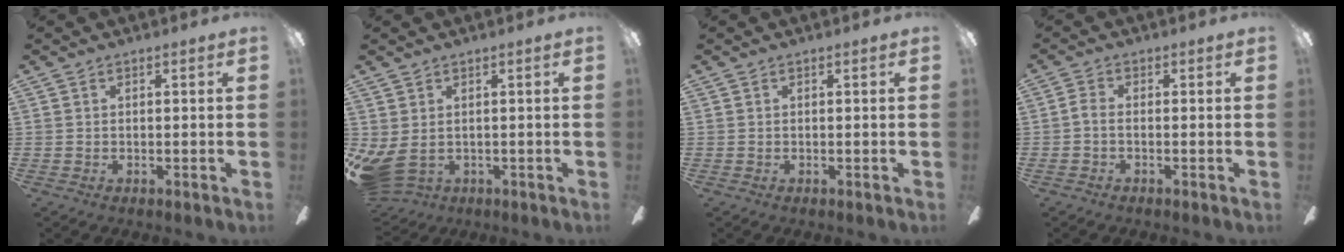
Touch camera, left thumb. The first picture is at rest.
{"total": 5.1, "force": [1.0, 3.5, 3.5], "torque": [-0.098, -0.016, 0.020]}
{"total": 0.0}
{"total": 2.6, "force": [-0.7, 1.2, 2.2], "torque": [-0.046, 0.007, -0.016]}